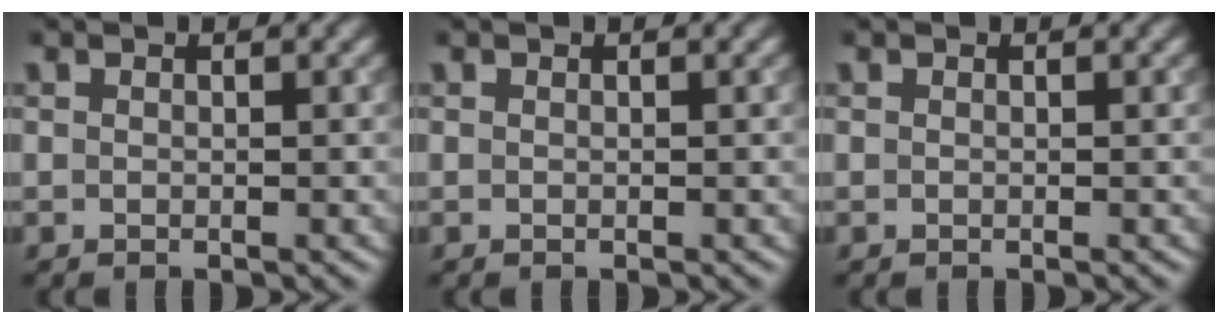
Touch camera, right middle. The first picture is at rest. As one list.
[{"total": 0.0}, {"total": 0.0}]